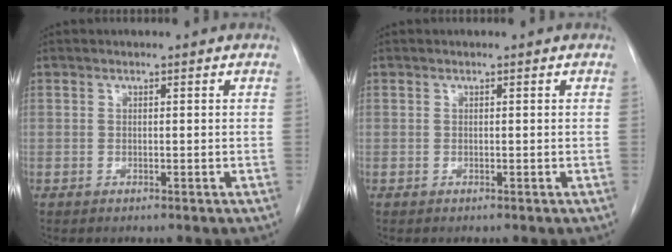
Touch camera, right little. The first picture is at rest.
{"total": 0.0}